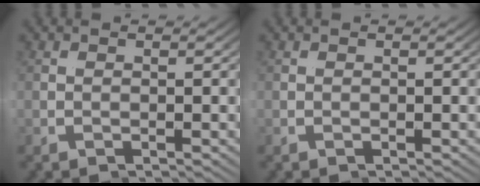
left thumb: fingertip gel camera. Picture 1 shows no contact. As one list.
[{"total": 0.0}]